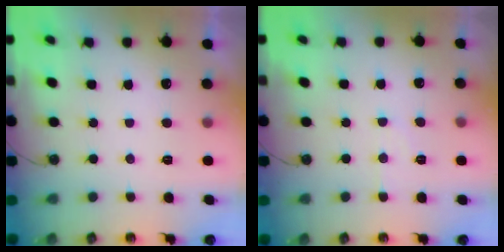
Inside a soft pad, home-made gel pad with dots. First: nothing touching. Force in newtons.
{"total": 5.3, "press": 5.3, "slide": 0.8}